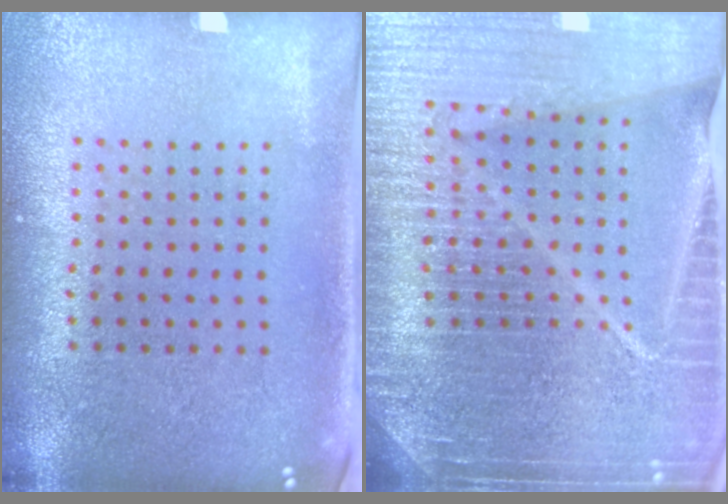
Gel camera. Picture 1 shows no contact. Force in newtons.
{"total": 6.8, "press": 5.8, "slide": 3.5}